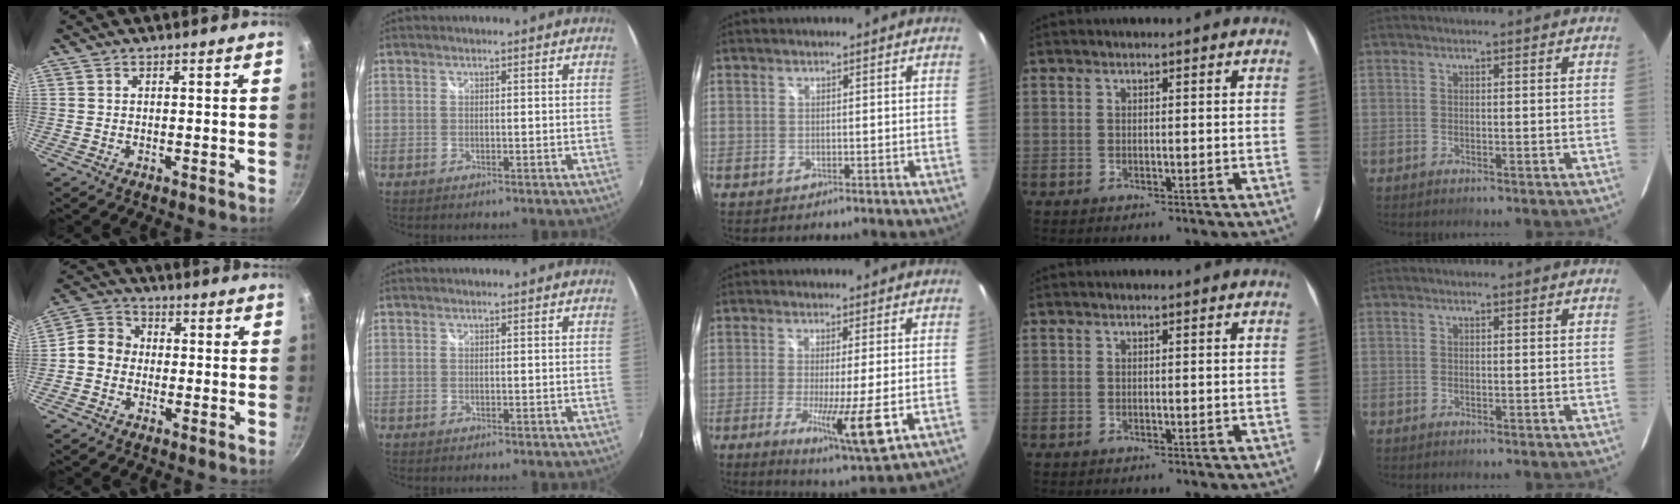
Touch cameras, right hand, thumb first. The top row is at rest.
{"thumb": {"total": 6.4, "force": [-0.9, 5.6, 3.0], "torque": [-0.028, 0.017, -0.040]}, "middle": {"total": 10.7, "force": [-2.8, 0.2, 10.3], "torque": [-0.189, -0.032, -0.049]}}